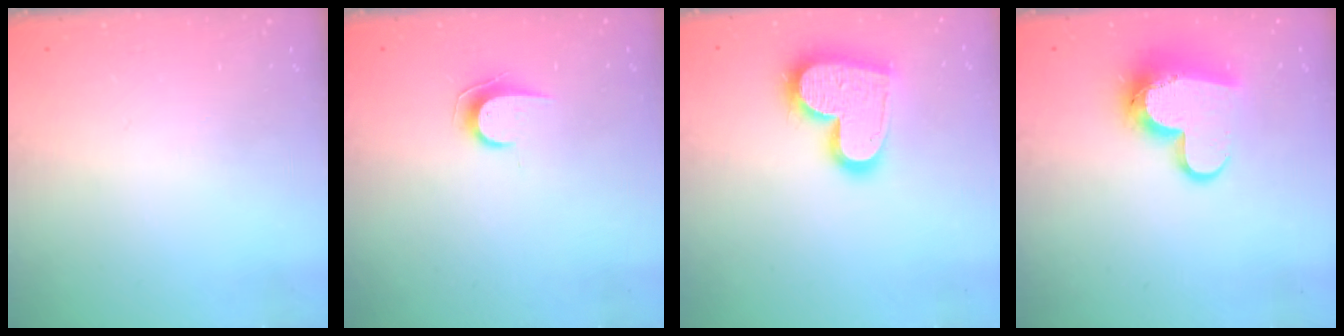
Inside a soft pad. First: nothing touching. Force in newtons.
{"total": 6.7, "press": 6.7, "slide": 0.7}
{"total": 17.9, "press": 17.9, "slide": 1.4}
{"total": 12.4, "press": 12.3, "slide": 1.2}